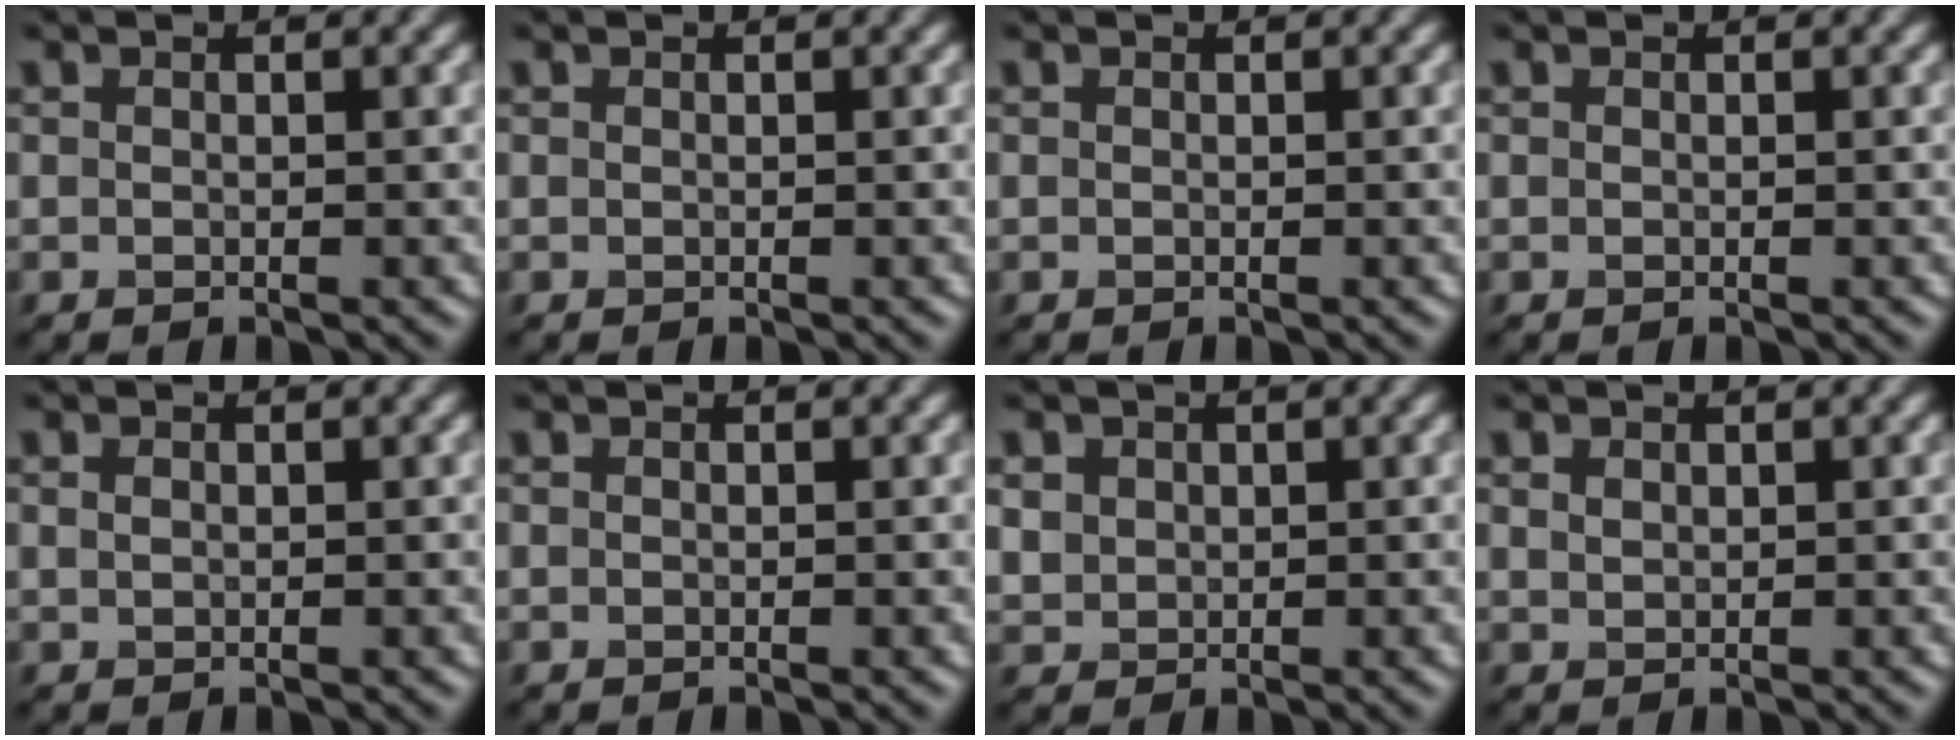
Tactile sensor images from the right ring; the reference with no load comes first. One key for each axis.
{"total": 0.0}
{"total": 0.0}
{"total": 0.0}
{"total": 0.5, "fx": 0.2, "fy": 0.4, "fz": 0.3, "tx": -0.007, "ty": 0.001, "tz": 0.004}
{"total": 0.0}
{"total": 1.7, "fx": 0.6, "fy": 1.5, "fz": 0.5, "tx": -0.012, "ty": -0.007, "tz": 0.019}
{"total": 0.8, "fx": 0.5, "fy": 0.5, "fz": 0.4, "tx": -0.010, "ty": -0.001, "tz": 0.011}